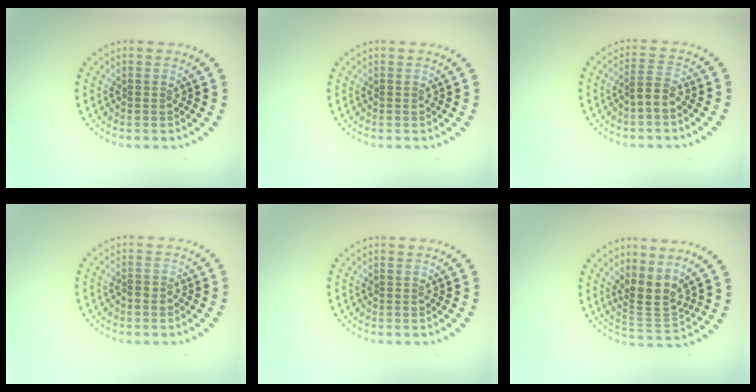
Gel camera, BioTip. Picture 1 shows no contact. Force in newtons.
{"total": 0.0}
{"total": 2.0, "press": 1.7, "slide": 1.1}
{"total": 0.7, "press": 0.4, "slide": 0.5}
{"total": 0.0}
{"total": 3.2, "press": 2.5, "slide": 2.1}